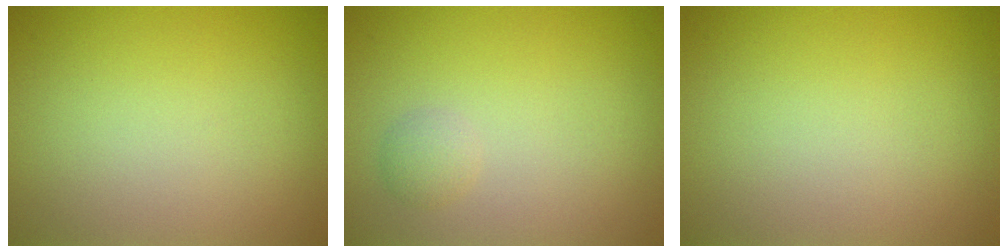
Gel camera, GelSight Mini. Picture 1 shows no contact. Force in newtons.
{"total": 1.1, "press": 1.1, "slide": 0.0}
{"total": 0.0}